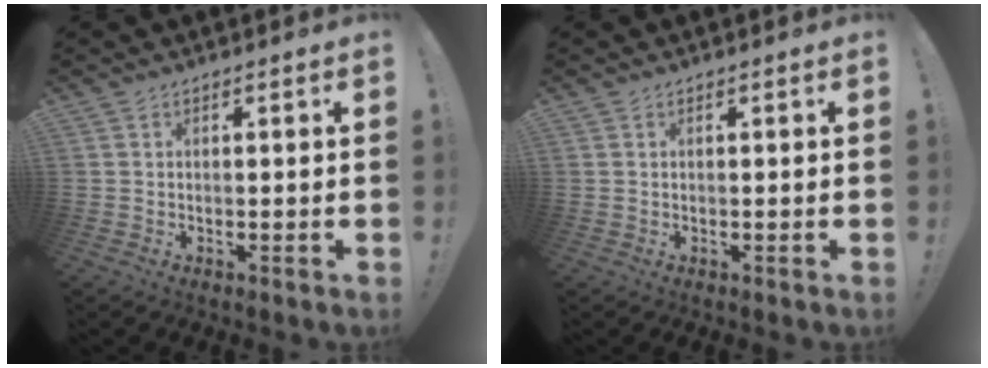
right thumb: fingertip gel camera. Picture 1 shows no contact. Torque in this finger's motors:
{"motor_torque": [-0.28, 0.69, 0.41, 0.29, 0.04]}